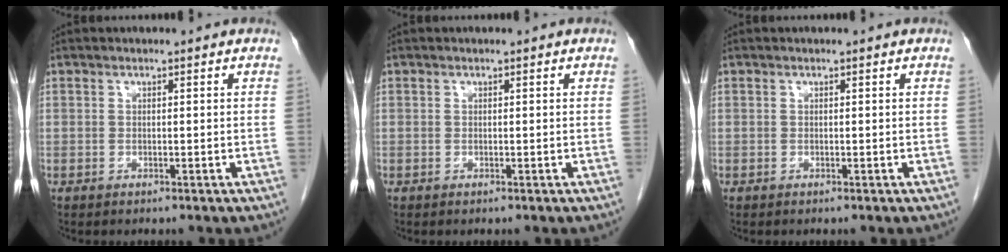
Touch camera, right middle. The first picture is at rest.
{"total": 0.0}
{"total": 0.0}